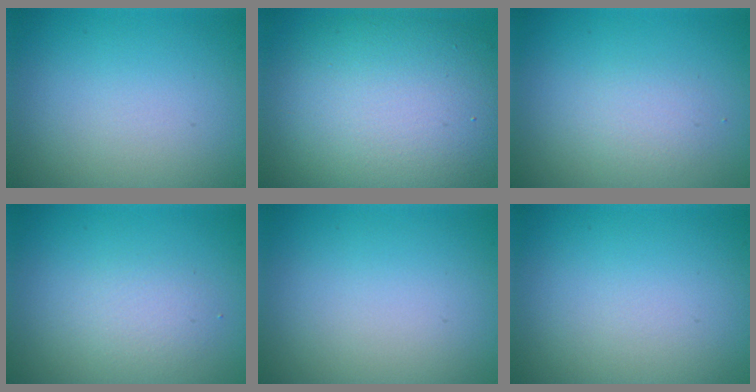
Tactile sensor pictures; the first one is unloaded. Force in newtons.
{"total": 12.3, "press": 12.2, "slide": 1.1}
{"total": 1.4, "press": 1.4, "slide": 0.1}
{"total": 1.6, "press": 1.6, "slide": 0.1}
{"total": 0.0}
{"total": 0.0}